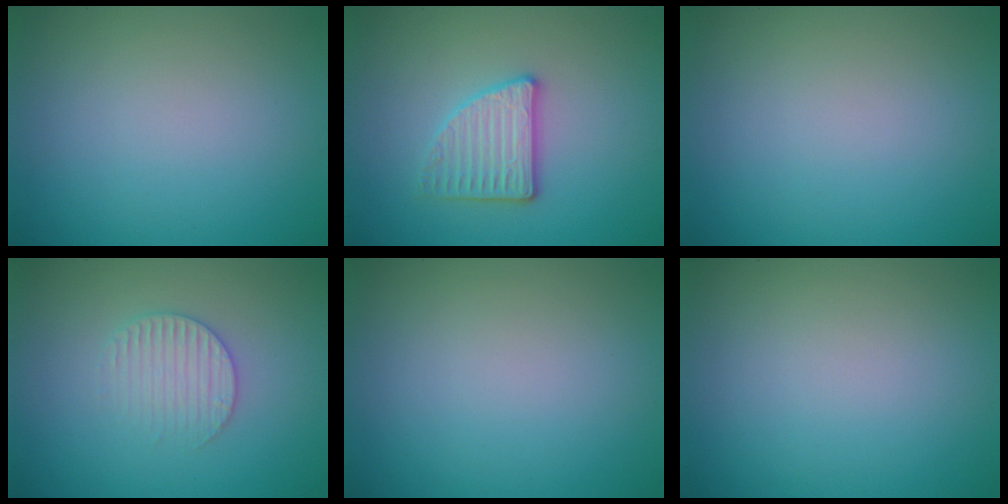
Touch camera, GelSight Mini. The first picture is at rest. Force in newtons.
{"total": 3.1, "press": 2.9, "slide": 1.1}
{"total": 0.0}
{"total": 2.5, "press": 2.5, "slide": 0.4}
{"total": 0.0}
{"total": 0.0}